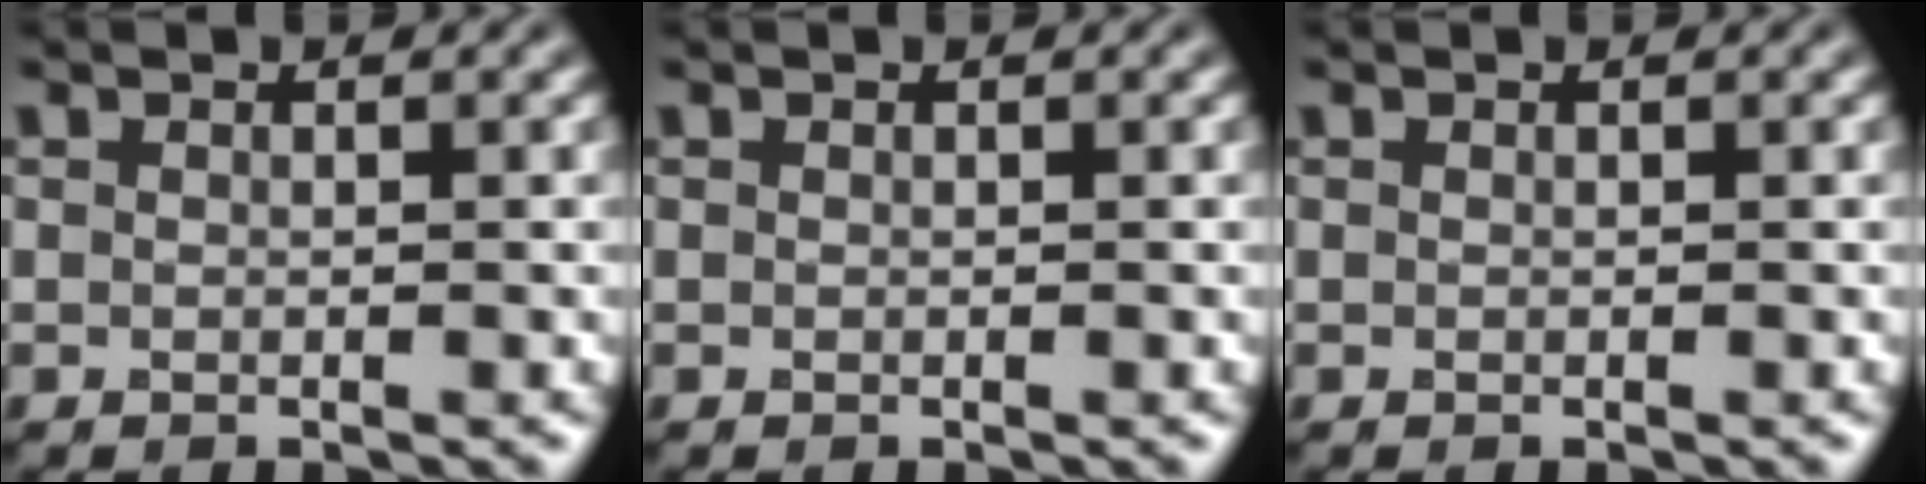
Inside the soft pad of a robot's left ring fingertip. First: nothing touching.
{"total": 0.0}
{"total": 0.0}